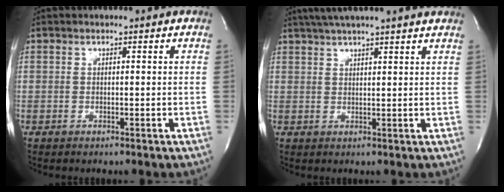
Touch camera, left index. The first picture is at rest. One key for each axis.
{"total": 11.3, "fx": 9.7, "fy": -0.5, "fz": 5.8, "tx": -0.100, "ty": 0.032, "tz": 0.125}